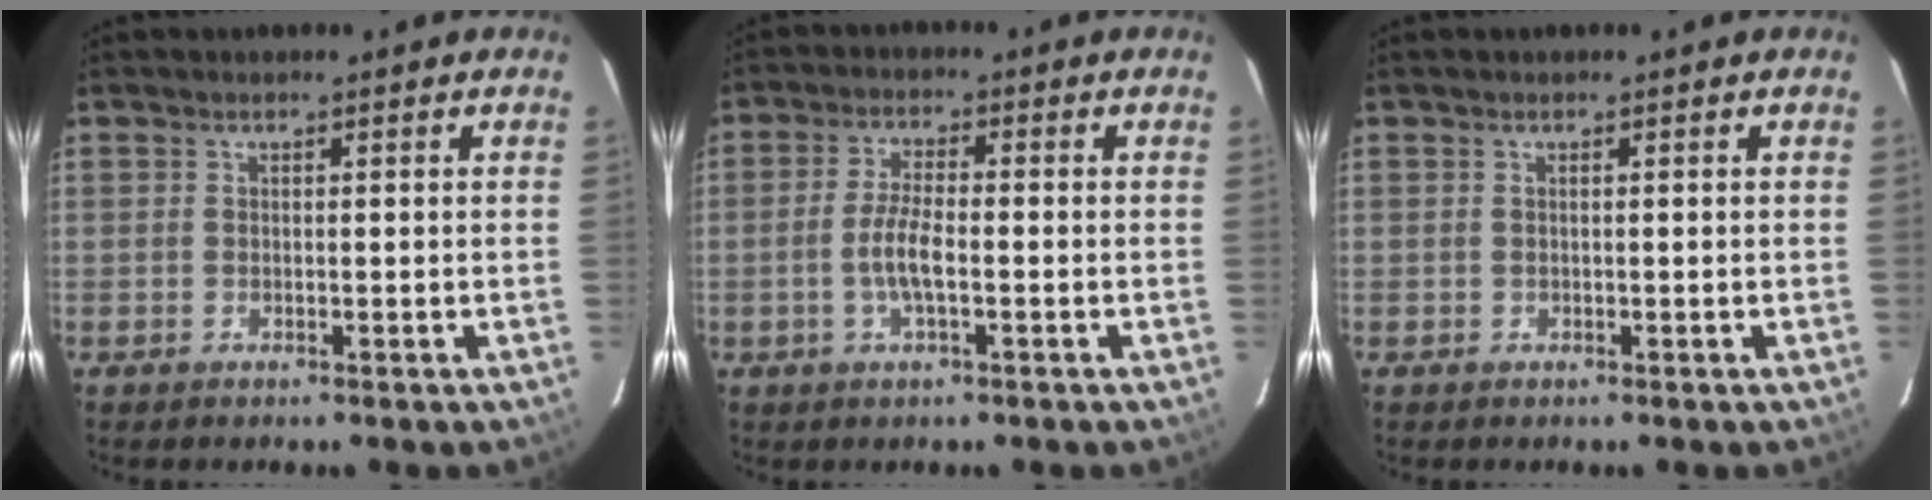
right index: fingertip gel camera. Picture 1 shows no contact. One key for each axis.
{"total": 7.6, "fx": -2.0, "fy": 2.0, "fz": 7.1, "tx": -0.146, "ty": 0.002, "tz": -0.040}
{"total": 0.0}